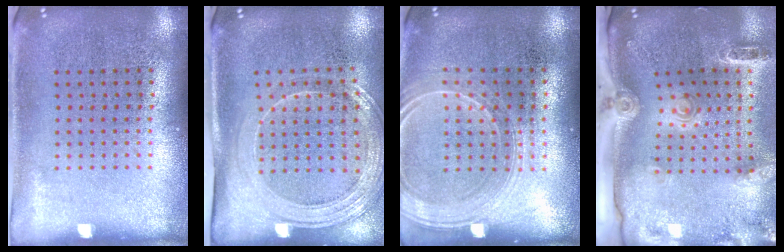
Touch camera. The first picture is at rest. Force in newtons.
{"total": 1.9, "press": 1.7, "slide": 0.9}
{"total": 1.8, "press": 1.7, "slide": 0.6}
{"total": 2.9, "press": 2.0, "slide": 2.0}